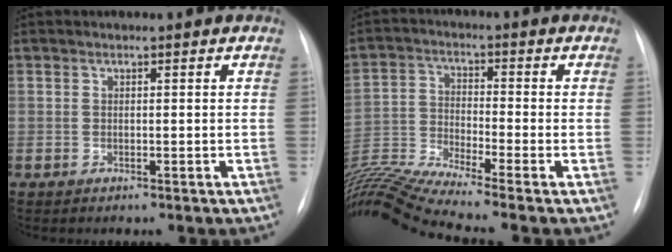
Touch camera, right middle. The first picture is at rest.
{"total": 13.5, "force": [-11.9, -2.5, 5.7], "torque": [-0.118, -0.012, -0.219]}